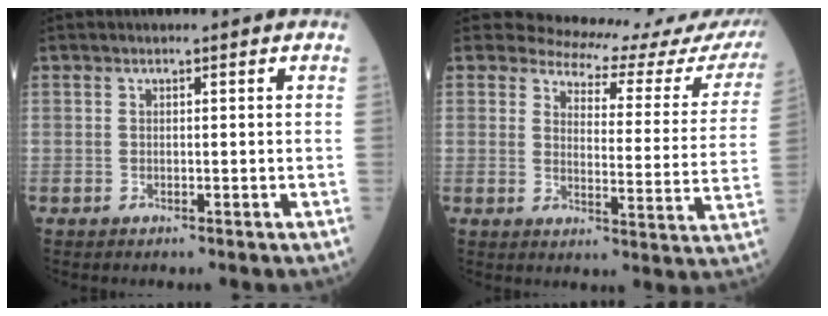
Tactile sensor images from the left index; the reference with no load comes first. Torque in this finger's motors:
{"motor_torque": [0.86, -1.28, -0.16, -0.05]}